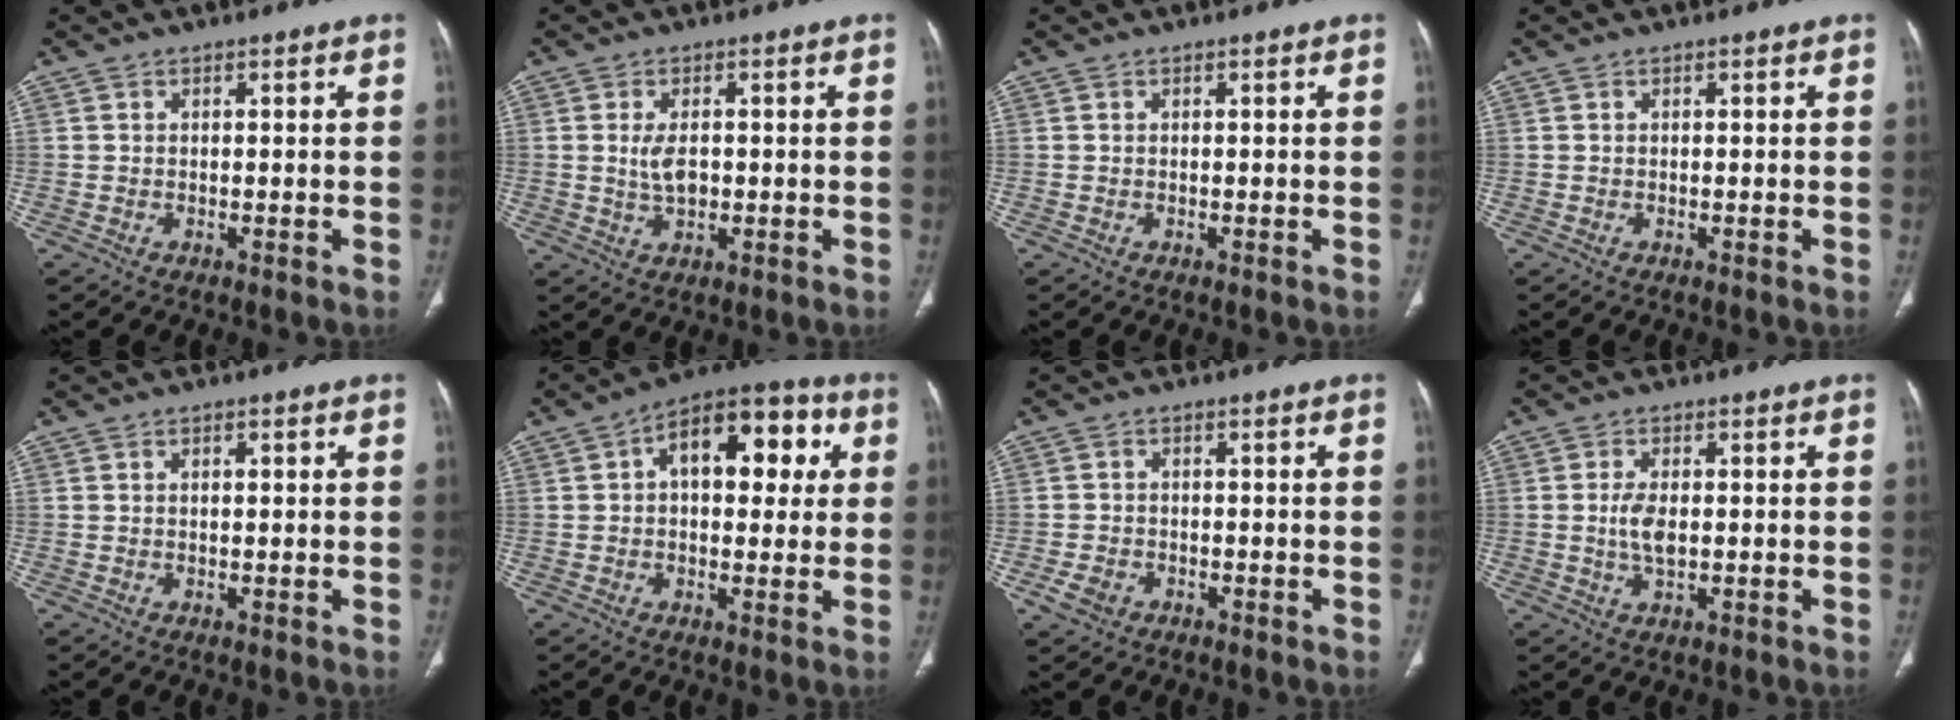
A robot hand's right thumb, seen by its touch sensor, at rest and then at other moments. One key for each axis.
{"total": 4.3, "fx": 0.1, "fy": 2.4, "fz": 3.5, "tx": -0.068, "ty": -0.003, "tz": 0.007}
{"total": 0.0}
{"total": 0.0}
{"total": 1.0, "fx": 0.3, "fy": 0.4, "fz": 0.9, "tx": -0.015, "ty": 0.003, "tz": 0.006}
{"total": 15.1, "fx": 3.6, "fy": 8.5, "fz": 12.0, "tx": -0.128, "ty": 0.026, "tz": 0.046}
{"total": 3.3, "fx": -1.5, "fy": 2.5, "fz": 1.6, "tx": -0.027, "ty": 0.006, "tz": -0.022}
{"total": 4.2, "fx": 0.0, "fy": 2.1, "fz": 3.7, "tx": -0.074, "ty": -0.002, "tz": 0.001}